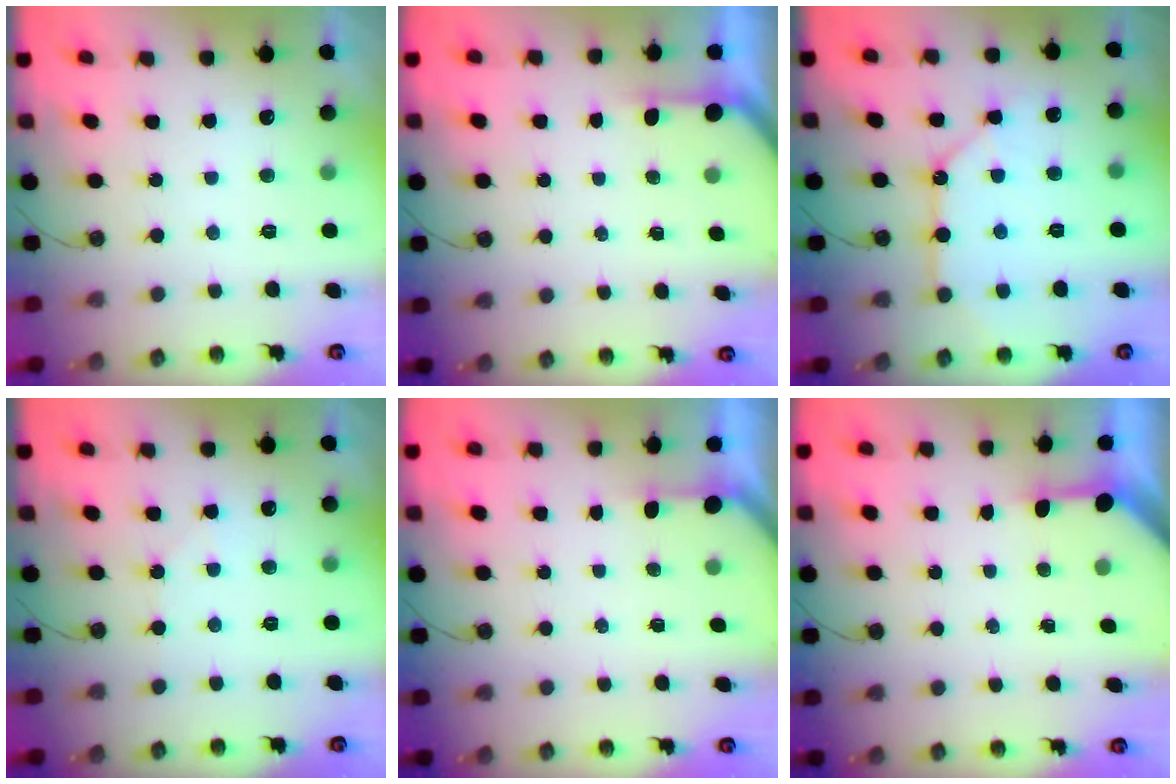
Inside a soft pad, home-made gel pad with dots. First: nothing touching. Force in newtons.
{"total": 1.4, "press": 1.4, "slide": 0.2}
{"total": 11.0, "press": 11.0, "slide": 0.1}
{"total": 3.7, "press": 3.6, "slide": 0.7}
{"total": 1.2, "press": 1.2, "slide": 0.1}
{"total": 3.3, "press": 3.2, "slide": 0.3}